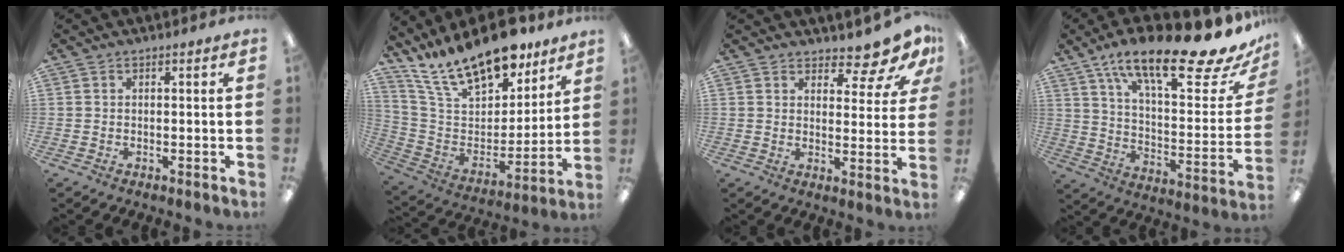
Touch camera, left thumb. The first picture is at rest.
{"total": 21.3, "force": [16.9, 7.9, 10.3], "torque": [-0.200, -0.113, 0.303]}
{"total": 8.6, "force": [7.4, 2.4, 3.8], "torque": [-0.040, -0.056, 0.127]}
{"total": 23.7, "force": [17.1, 6.2, 15.1], "torque": [-0.220, -0.115, 0.274]}